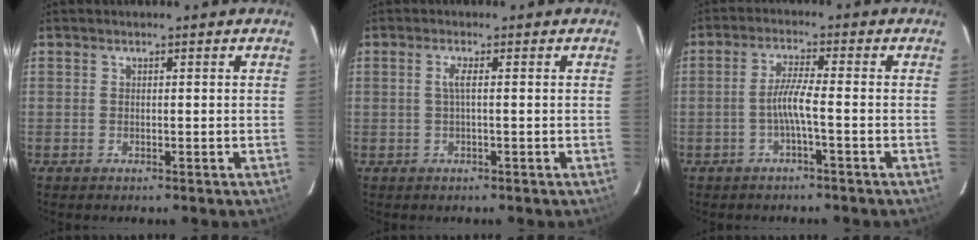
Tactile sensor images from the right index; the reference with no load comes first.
{"total": 1.6, "force": [0.0, -0.2, 1.6], "torque": [-0.031, 0.001, -0.002]}
{"total": 4.0, "force": [-1.6, -0.4, 3.6], "torque": [-0.079, 0.005, -0.030]}